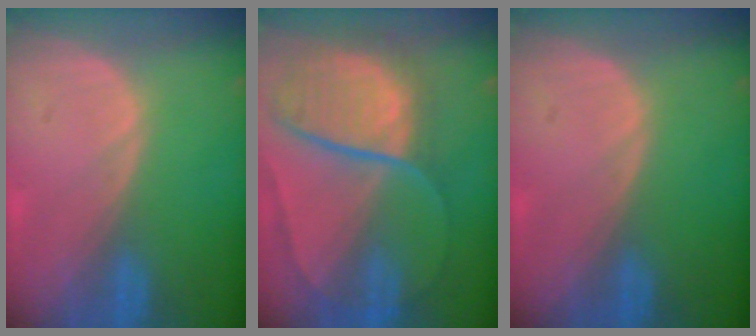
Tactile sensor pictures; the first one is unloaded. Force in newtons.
{"total": 10.7, "press": 9.0, "slide": 5.9}
{"total": 0.0}